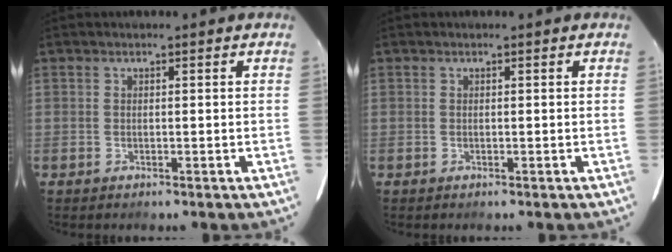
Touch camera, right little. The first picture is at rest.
{"total": 0.0}